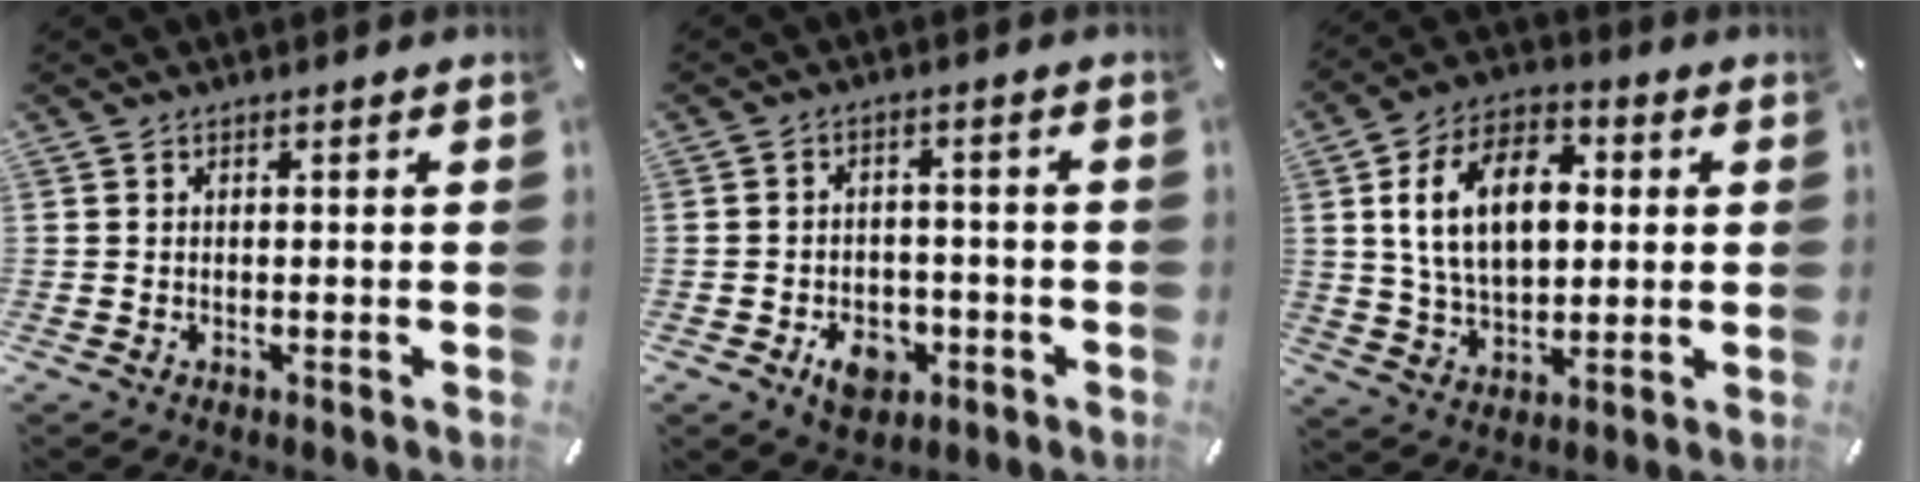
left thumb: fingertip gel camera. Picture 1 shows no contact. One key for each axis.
{"total": 8.0, "fx": -3.3, "fy": 6.0, "fz": 4.1, "tx": -0.064, "ty": 0.013, "tz": -0.058}
{"total": 16.2, "fx": 2.9, "fy": 10.5, "fz": 12.0, "tx": -0.238, "ty": 0.013, "tz": 0.048}